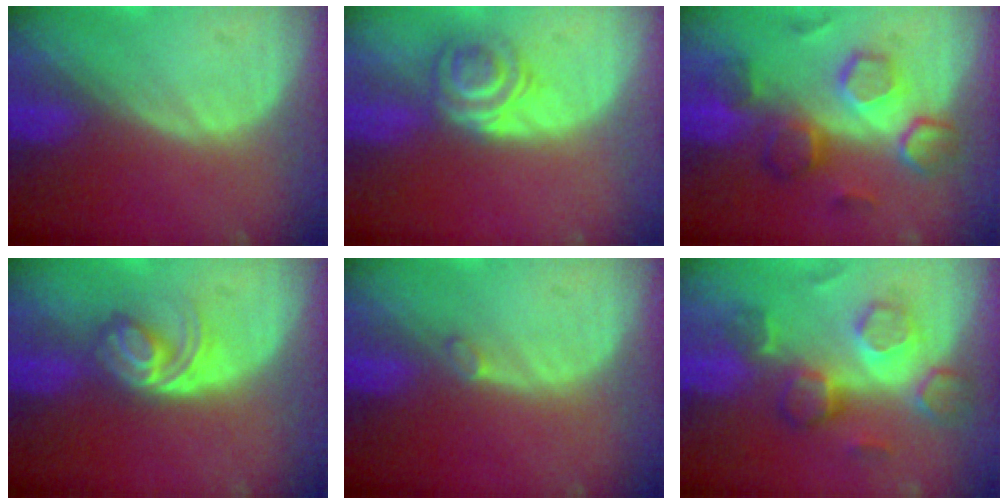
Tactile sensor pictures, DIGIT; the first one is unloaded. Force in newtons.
{"total": 5.8, "press": 4.9, "slide": 3.2}
{"total": 8.3, "press": 8.2, "slide": 1.4}
{"total": 5.9, "press": 5.1, "slide": 3.0}
{"total": 0.9, "press": 0.8, "slide": 0.2}
{"total": 9.1, "press": 7.8, "slide": 4.6}